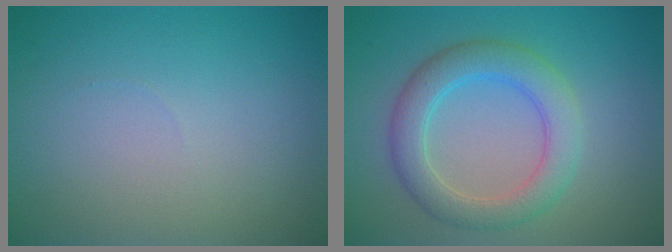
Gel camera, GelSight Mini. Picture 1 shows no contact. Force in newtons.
{"total": 4.6, "press": 4.6, "slide": 0.1}